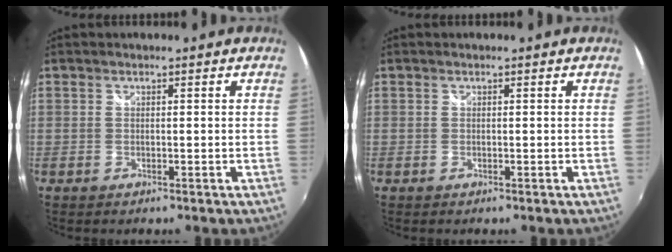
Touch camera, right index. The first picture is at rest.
{"total": 0.0}